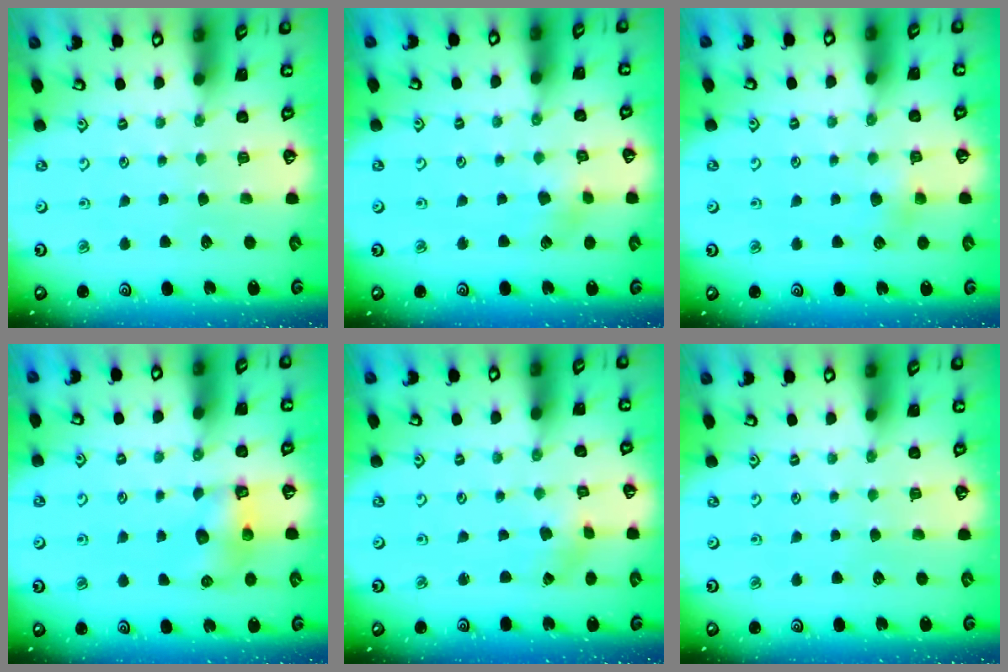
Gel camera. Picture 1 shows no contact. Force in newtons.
{"total": 3.8, "press": 3.8, "slide": 0.5}
{"total": 4.0, "press": 4.0, "slide": 0.4}
{"total": 6.7, "press": 6.7, "slide": 0.3}
{"total": 1.0, "press": 1.0, "slide": 0.2}
{"total": 0.0}